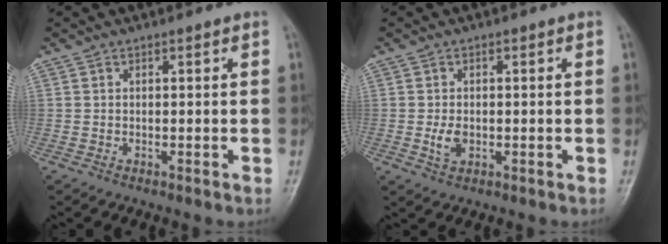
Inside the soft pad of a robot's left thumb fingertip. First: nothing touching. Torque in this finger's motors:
{"motor_torque": [0.39, 0.38, 0.59, 0.09, 0.01]}